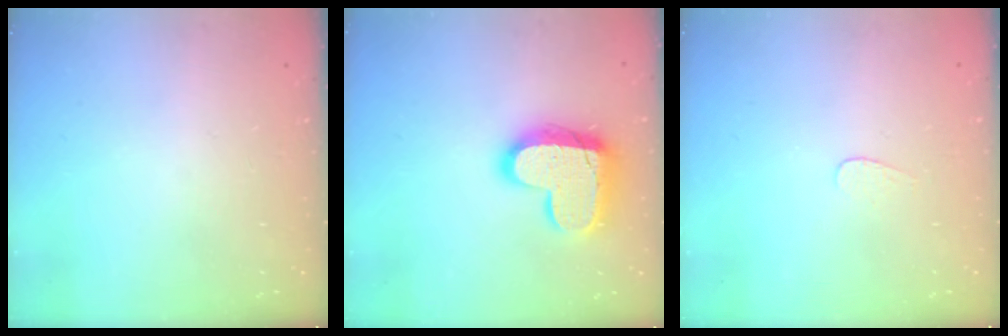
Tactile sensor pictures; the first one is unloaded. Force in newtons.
{"total": 17.1, "press": 17.0, "slide": 1.2}
{"total": 3.5, "press": 3.5, "slide": 0.3}